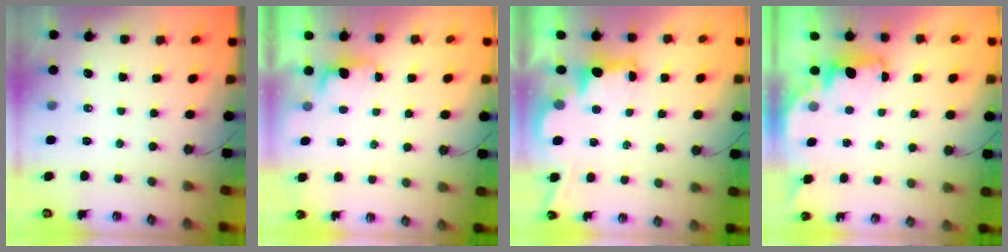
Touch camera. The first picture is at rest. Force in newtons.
{"total": 1.1, "press": 0.8, "slide": 0.7}
{"total": 2.8, "press": 2.7, "slide": 0.9}
{"total": 1.7, "press": 1.6, "slide": 0.7}